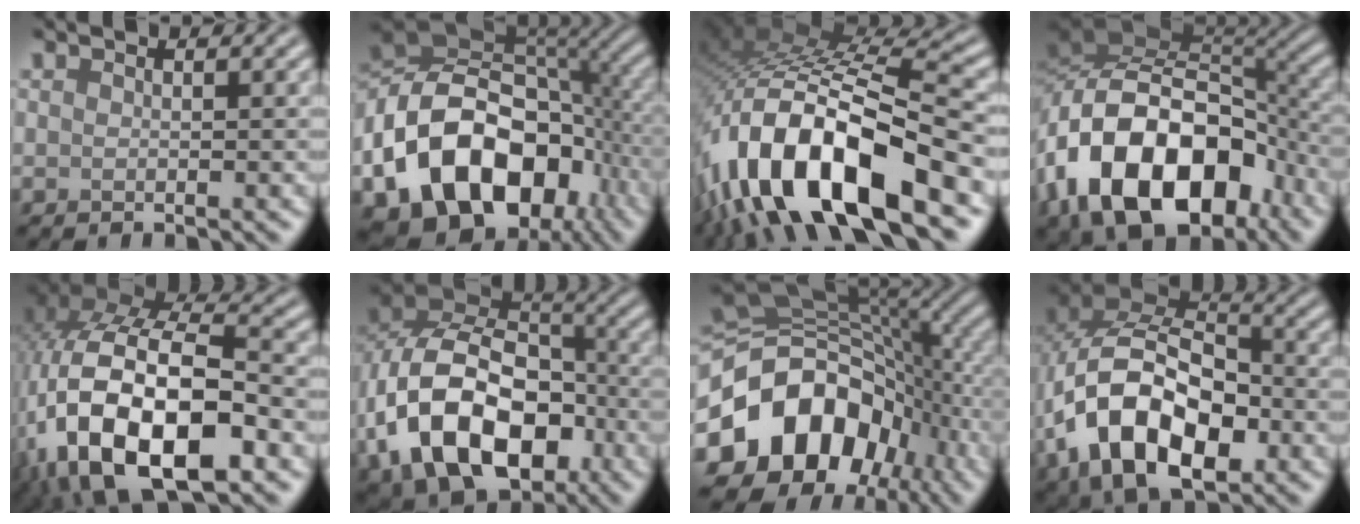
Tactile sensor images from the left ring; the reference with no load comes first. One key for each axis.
{"total": 17.5, "fx": -6.5, "fy": 11.8, "fz": 11.1, "tx": -0.197, "ty": -0.010, "tz": -0.119}
{"total": 15.0, "fx": -7.3, "fy": 5.9, "fz": 11.7, "tx": -0.220, "ty": -0.001, "tz": -0.127}
{"total": 15.2, "fx": -6.6, "fy": 9.7, "fz": 9.7, "tx": -0.168, "ty": 0.004, "tz": -0.117}
{"total": 16.4, "fx": -6.1, "fy": 9.0, "fz": 12.3, "tx": -0.238, "ty": -0.021, "tz": -0.100}
{"total": 14.8, "fx": -4.9, "fy": 9.8, "fz": 10.0, "tx": -0.190, "ty": -0.015, "tz": -0.088}
{"total": 15.2, "fx": -4.9, "fy": 11.5, "fz": 8.6, "tx": -0.163, "ty": -0.008, "tz": -0.097}
{"total": 13.9, "fx": -4.1, "fy": 8.7, "fz": 10.0, "tx": -0.186, "ty": -0.004, "tz": -0.076}